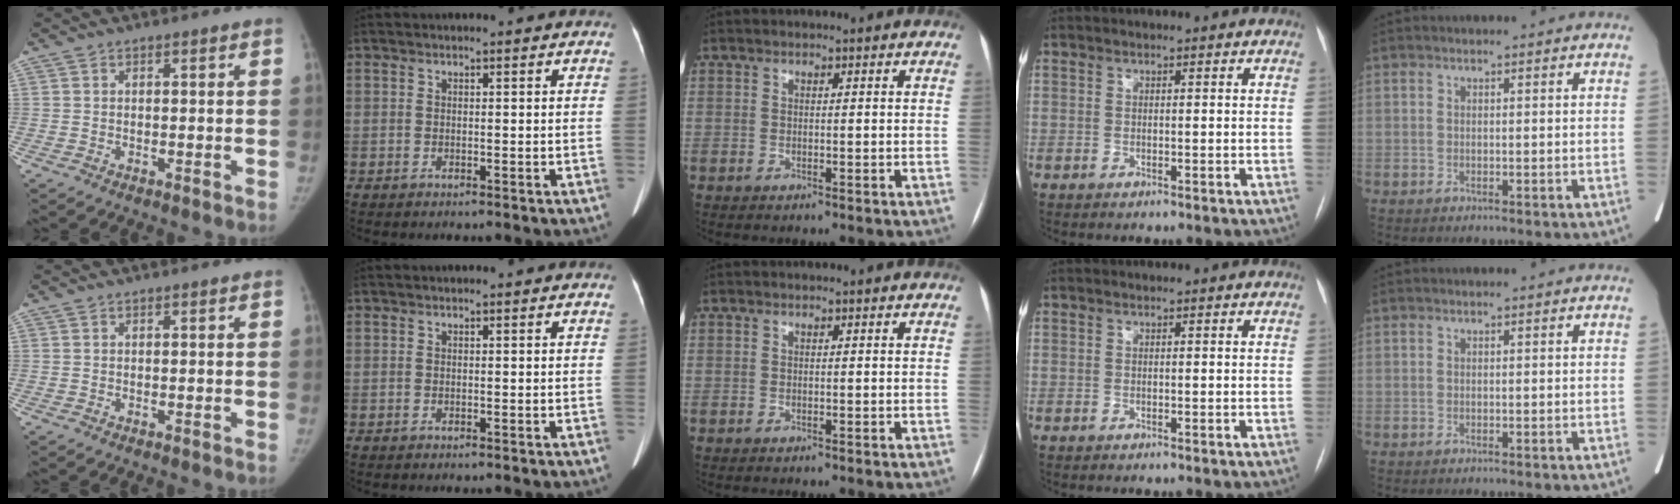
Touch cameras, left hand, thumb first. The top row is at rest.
{}